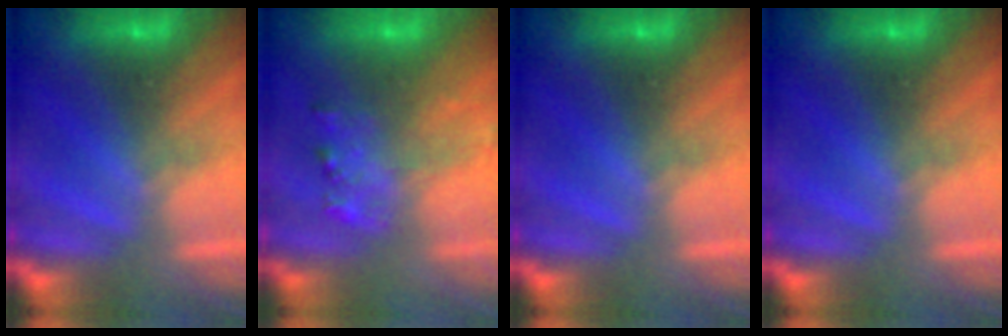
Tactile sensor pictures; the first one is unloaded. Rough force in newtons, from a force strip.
{"total": 2.1}
{"total": 0.0}
{"total": 0.0}